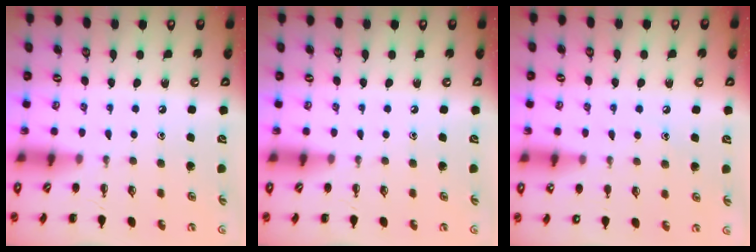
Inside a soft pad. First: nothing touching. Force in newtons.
{"total": 0.0}
{"total": 6.4, "press": 6.2, "slide": 1.6}